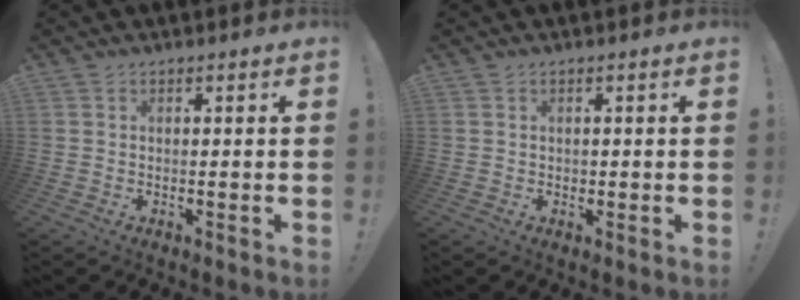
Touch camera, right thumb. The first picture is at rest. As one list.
[{"total": 0.8, "force": [-0.1, 0.7, 0.2], "torque": [-0.010, 0.005, -0.001]}]